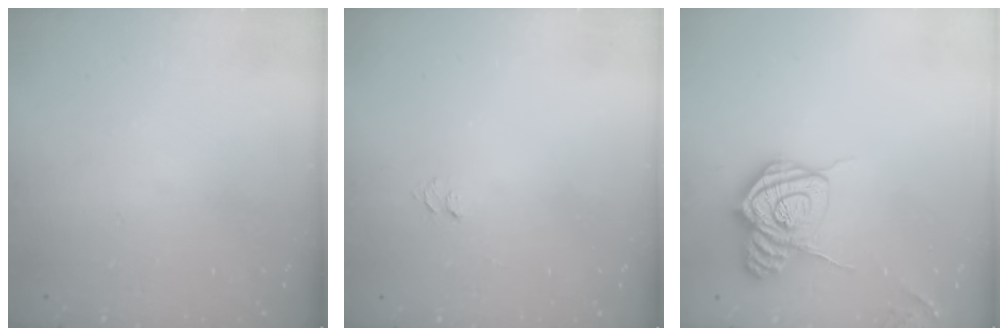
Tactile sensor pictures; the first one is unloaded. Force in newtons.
{"total": 3.6, "press": 3.6, "slide": 0.4}
{"total": 14.1, "press": 14.0, "slide": 1.3}